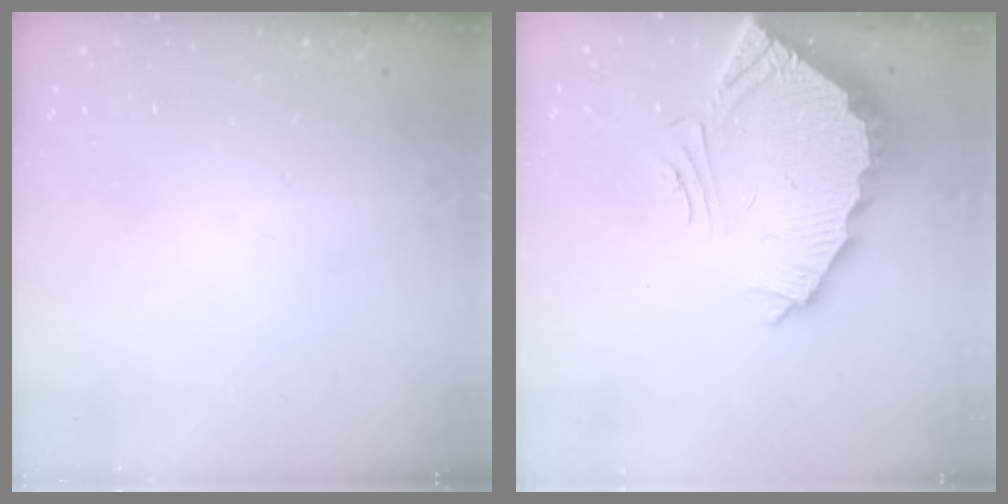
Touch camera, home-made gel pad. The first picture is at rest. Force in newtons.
{"total": 4.6, "press": 4.6, "slide": 0.4}